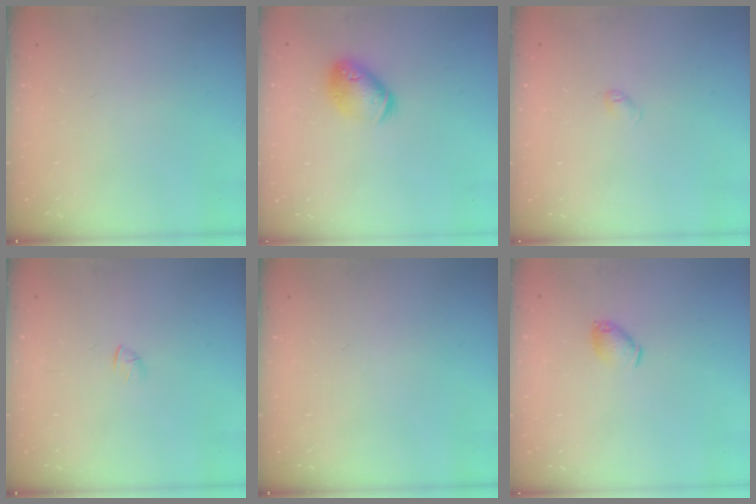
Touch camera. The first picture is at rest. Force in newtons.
{"total": 9.6, "press": 9.5, "slide": 1.2}
{"total": 2.9, "press": 2.8, "slide": 0.5}
{"total": 1.2, "press": 1.1, "slide": 0.3}
{"total": 0.0}
{"total": 5.8, "press": 5.7, "slide": 0.7}